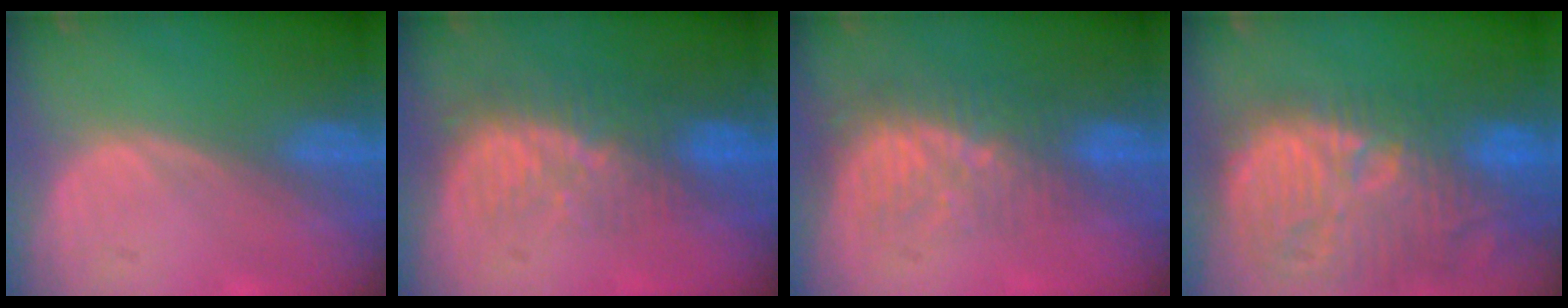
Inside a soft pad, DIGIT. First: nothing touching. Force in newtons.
{"total": 8.2, "press": 7.2, "slide": 3.8}
{"total": 8.6, "press": 7.5, "slide": 4.3}
{"total": 14.8, "press": 13.1, "slide": 6.9}